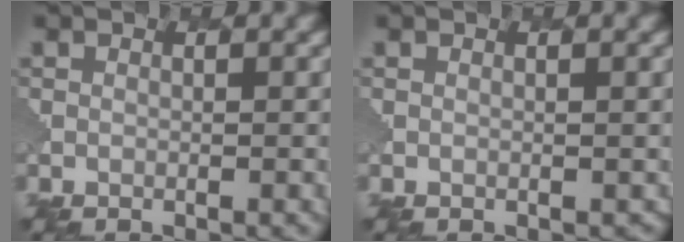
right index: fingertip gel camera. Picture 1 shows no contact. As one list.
[{"total": 0.6, "force": [-0.5, 0.4, 0.0], "torque": [0.005, -0.002, 0.000]}]